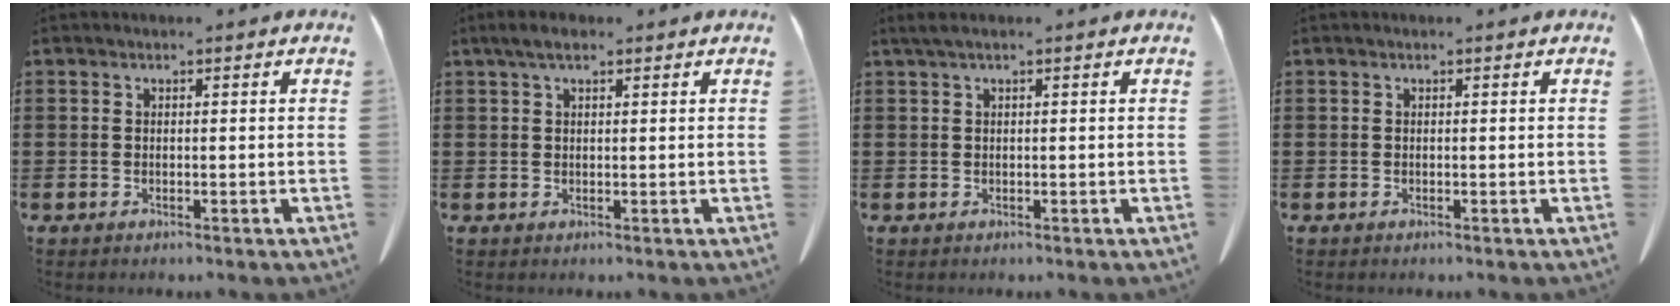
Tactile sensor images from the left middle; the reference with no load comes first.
{"total": 2.8, "force": [1.5, 0.9, 2.2], "torque": [-0.046, 0.003, 0.028]}
{"total": 0.9, "force": [0.3, 0.0, 0.9], "torque": [-0.017, -0.002, 0.007]}
{"total": 0.0}